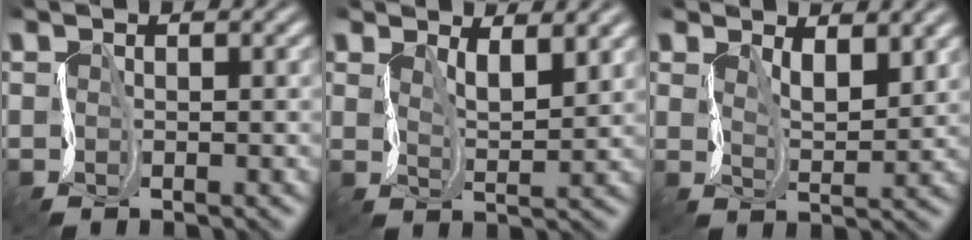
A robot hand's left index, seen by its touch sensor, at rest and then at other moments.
{"total": 2.9, "force": [1.6, 0.9, 2.3], "torque": [-0.050, -0.010, 0.026]}
{"total": 3.0, "force": [1.5, 1.3, 2.3], "torque": [-0.051, -0.012, 0.025]}